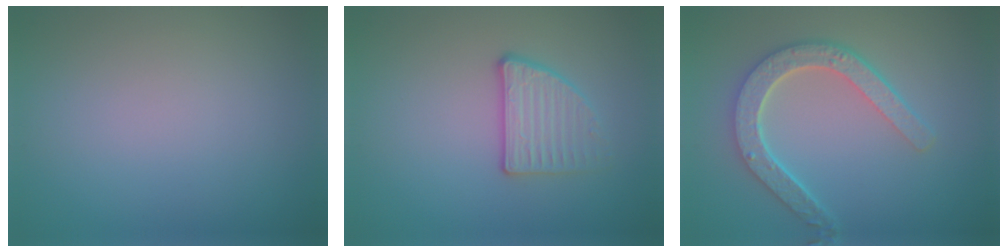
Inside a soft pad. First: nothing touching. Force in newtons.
{"total": 2.7, "press": 2.5, "slide": 1.2}
{"total": 5.1, "press": 4.0, "slide": 3.2}